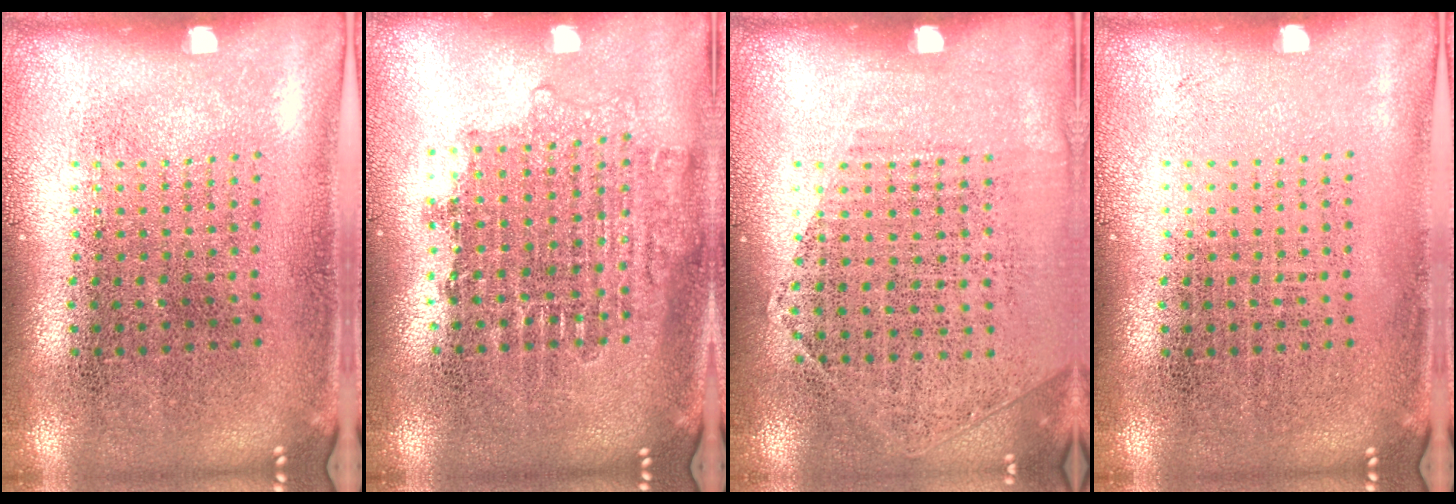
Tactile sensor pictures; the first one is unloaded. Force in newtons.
{"total": 1.6, "press": 1.3, "slide": 0.9}
{"total": 1.2, "press": 1.0, "slide": 0.7}
{"total": 0.0}